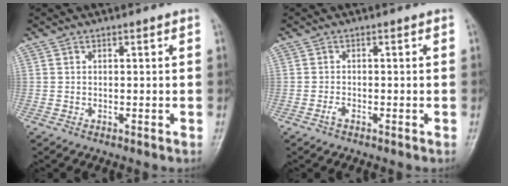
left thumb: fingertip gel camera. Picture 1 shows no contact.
{"total": 1.1, "force": [-0.8, 0.4, 0.5], "torque": [-0.019, 0.001, -0.019]}